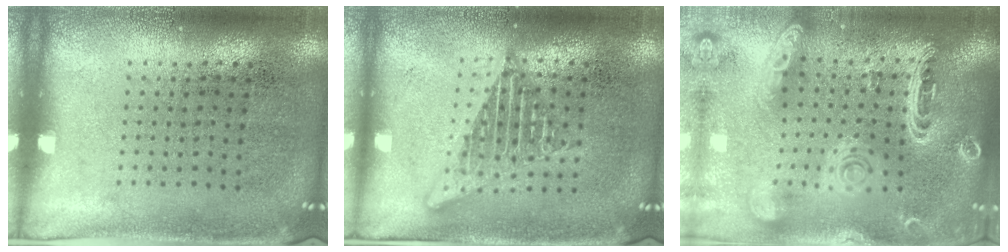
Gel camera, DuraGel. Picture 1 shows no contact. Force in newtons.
{"total": 2.3, "press": 2.3, "slide": 0.1}
{"total": 2.7, "press": 2.3, "slide": 1.3}